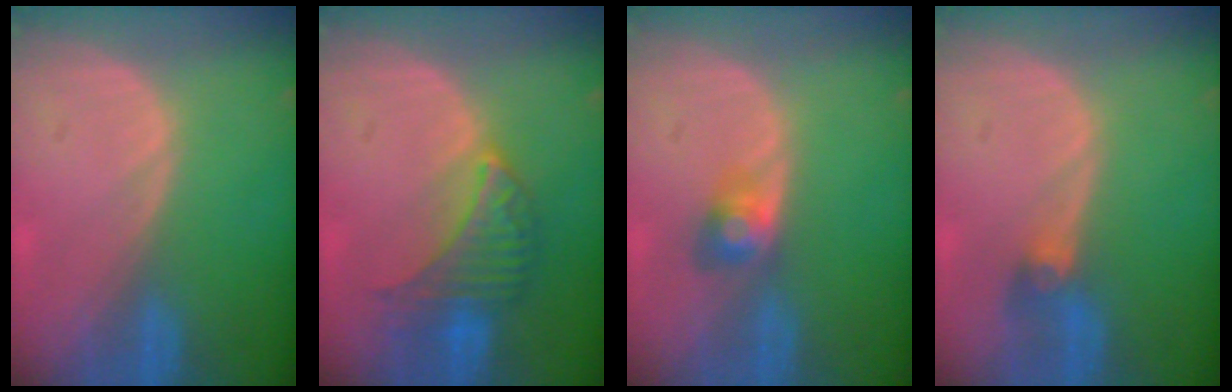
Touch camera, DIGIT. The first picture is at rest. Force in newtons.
{"total": 6.5, "press": 6.5, "slide": 0.6}
{"total": 2.9, "press": 2.9, "slide": 0.0}
{"total": 3.0, "press": 2.6, "slide": 1.4}